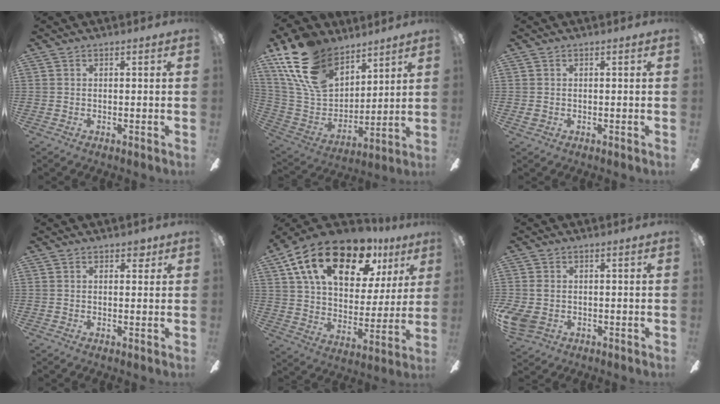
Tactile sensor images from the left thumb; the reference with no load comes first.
{"total": 20.8, "force": [13.2, 11.9, 10.8], "torque": [-0.249, -0.061, 0.246]}
{"total": 0.8, "force": [-0.3, 0.6, 0.4], "torque": [-0.008, 0.003, -0.006]}
{"total": 2.0, "force": [1.2, 1.1, 1.0], "torque": [-0.004, -0.002, 0.017]}
{"total": 23.4, "force": [13.4, 12.1, 14.8], "torque": [-0.245, -0.059, 0.232]}
{"total": 4.7, "force": [-1.5, 3.4, 2.9], "torque": [-0.076, 0.004, -0.030]}